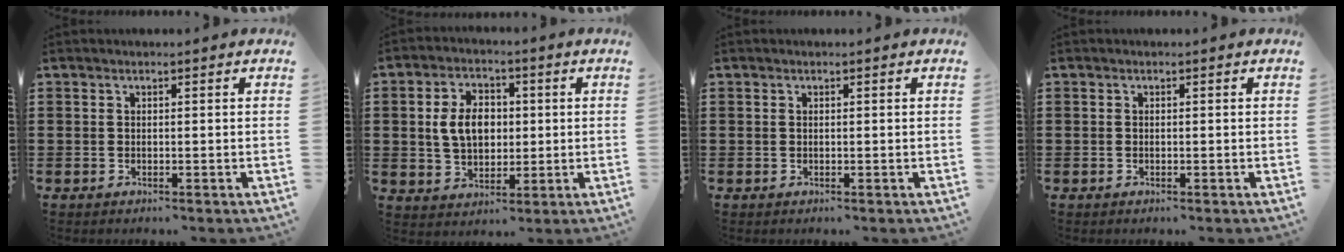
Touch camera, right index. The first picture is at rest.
{"total": 7.1, "force": [0.6, 5.0, 5.0], "torque": [-0.114, 0.011, 0.003]}
{"total": 0.0}
{"total": 0.0}